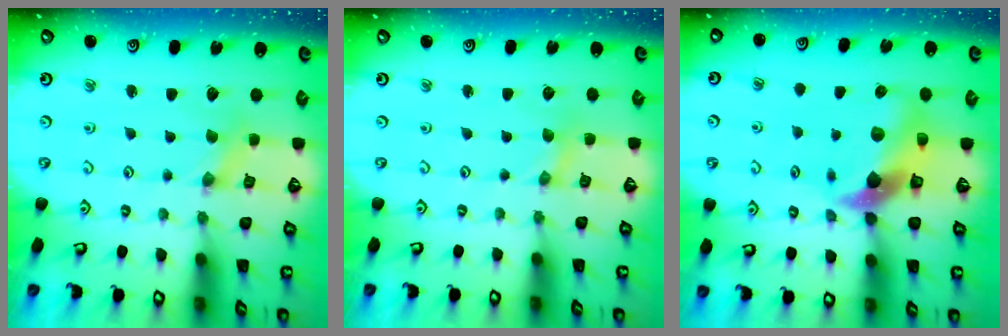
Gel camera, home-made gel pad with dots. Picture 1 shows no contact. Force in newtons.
{"total": 0.0}
{"total": 11.6, "press": 11.4, "slide": 1.7}